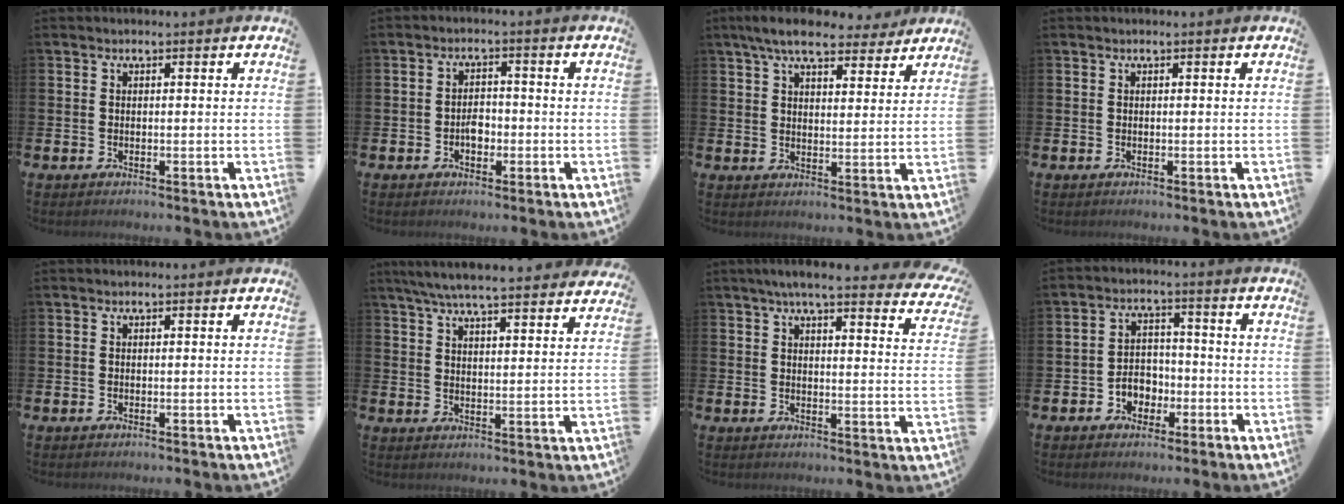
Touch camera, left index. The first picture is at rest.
{"total": 2.5, "force": [-0.8, 1.7, 1.6], "torque": [-0.017, 0.001, -0.019]}
{"total": 7.8, "force": [6.9, 2.1, 3.0], "torque": [-0.059, -0.025, 0.122]}
{"total": 0.0}
{"total": 0.0}
{"total": 6.6, "force": [6.3, 0.5, 2.0], "torque": [-0.053, -0.031, 0.111]}
{"total": 5.7, "force": [5.1, 0.4, 2.5], "torque": [-0.051, -0.026, 0.084]}
{"total": 3.6, "force": [-1.6, 2.9, 1.3], "torque": [-0.027, 0.004, -0.038]}